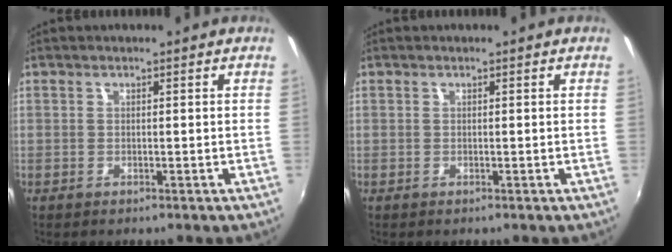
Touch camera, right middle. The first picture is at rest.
{"total": 0.0}